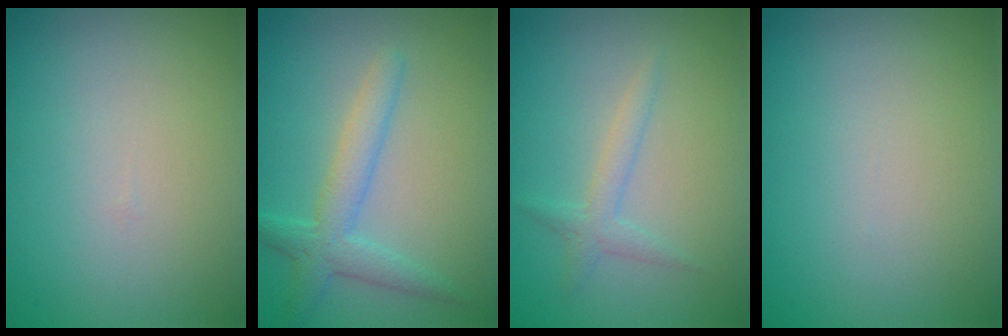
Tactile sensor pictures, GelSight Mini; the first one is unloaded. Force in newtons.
{"total": 2.1, "press": 2.1, "slide": 0.1}
{"total": 1.5, "press": 1.5, "slide": 0.1}
{"total": 0.0}